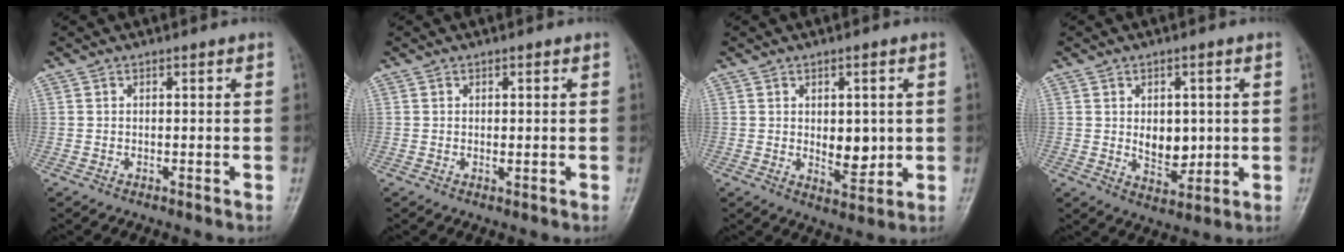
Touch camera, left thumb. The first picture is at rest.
{"total": 1.2, "force": [0.2, 0.4, 1.1], "torque": [-0.016, -0.001, 0.006]}
{"total": 6.6, "force": [0.3, 3.7, 5.5], "torque": [-0.056, -0.013, 0.015]}
{"total": 7.1, "force": [0.5, 4.7, 5.3], "torque": [-0.054, -0.012, 0.020]}